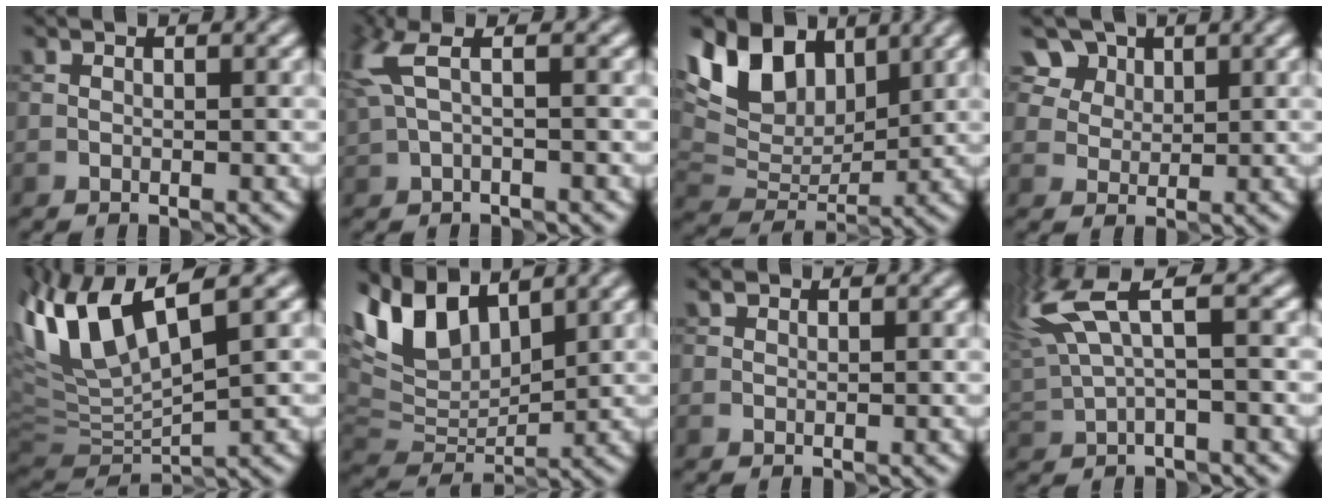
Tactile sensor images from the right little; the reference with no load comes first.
{"total": 3.4, "force": [1.2, 0.8, 3.1], "torque": [-0.082, 0.010, 0.020]}
{"total": 9.7, "force": [5.3, 5.5, 6.1], "torque": [-0.136, 0.010, 0.088]}
{"total": 9.1, "force": [5.5, 6.2, 3.7], "torque": [-0.090, 0.010, 0.095]}
{"total": 10.5, "force": [5.1, 3.1, 8.7], "torque": [-0.196, 0.019, 0.099]}
{"total": 8.7, "force": [5.1, 4.6, 5.2], "torque": [-0.127, 0.010, 0.094]}
{"total": 1.0, "force": [0.8, 0.4, 0.3], "torque": [-0.007, 0.004, 0.015]}
{"total": 6.7, "force": [3.2, 1.6, 5.6], "torque": [-0.140, 0.019, 0.062]}